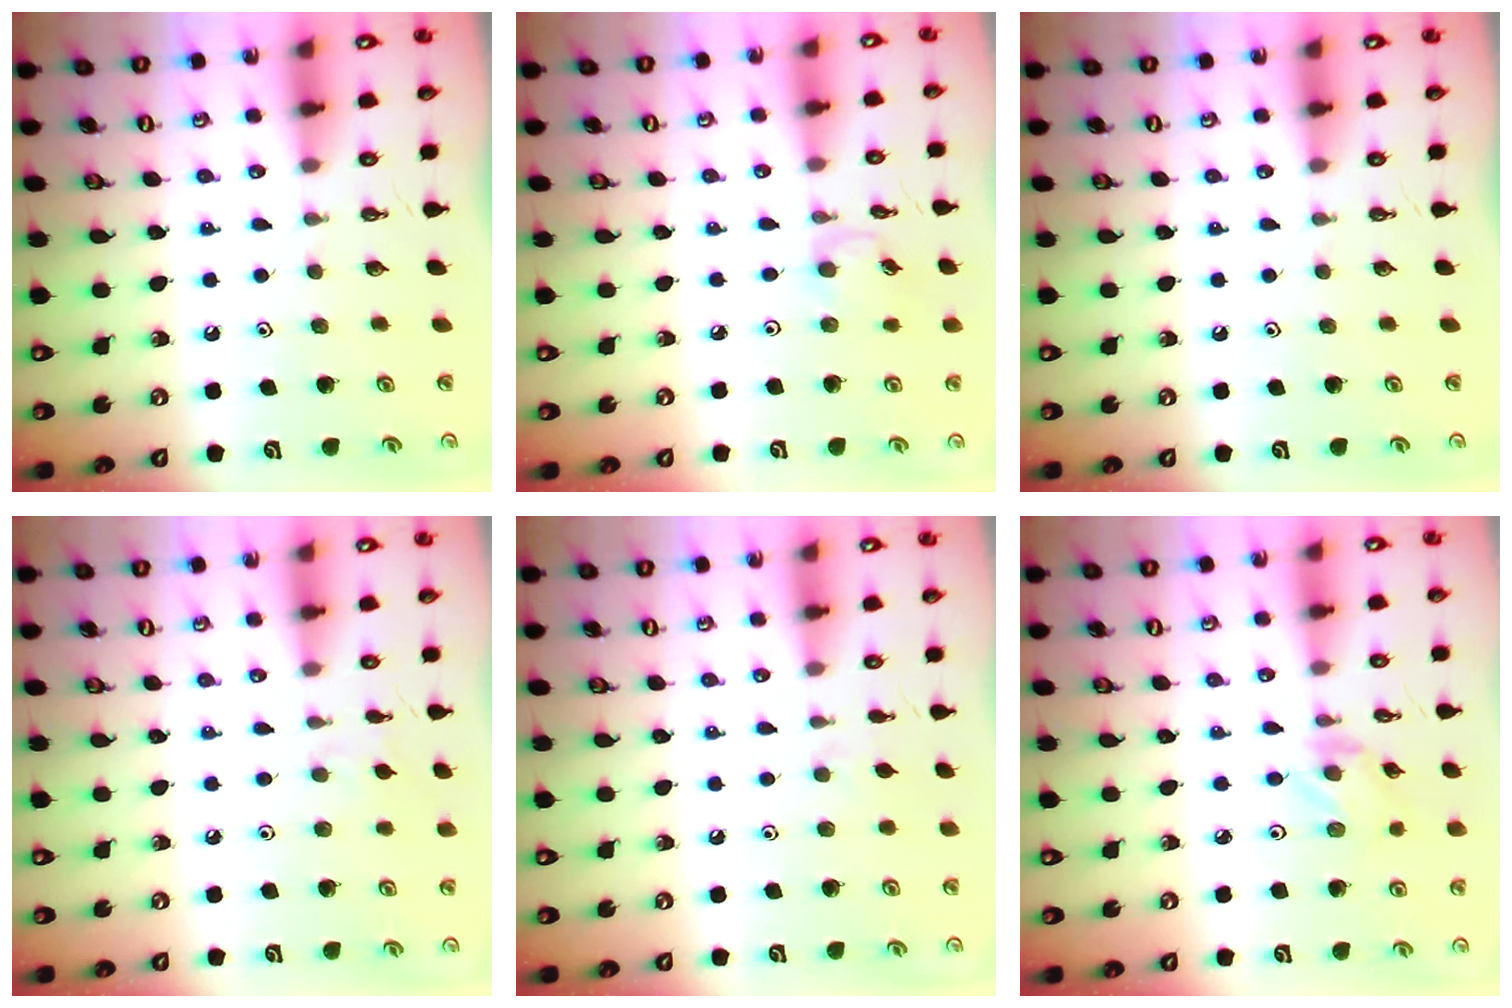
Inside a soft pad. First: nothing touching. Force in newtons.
{"total": 2.9, "press": 2.9, "slide": 0.4}
{"total": 0.0}
{"total": 2.3, "press": 2.3, "slide": 0.6}
{"total": 2.2, "press": 2.1, "slide": 0.4}
{"total": 1.6, "press": 1.5, "slide": 0.3}